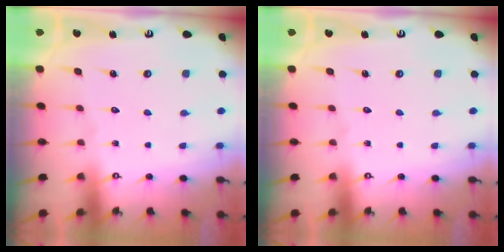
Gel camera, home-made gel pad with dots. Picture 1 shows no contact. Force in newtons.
{"total": 0.0}